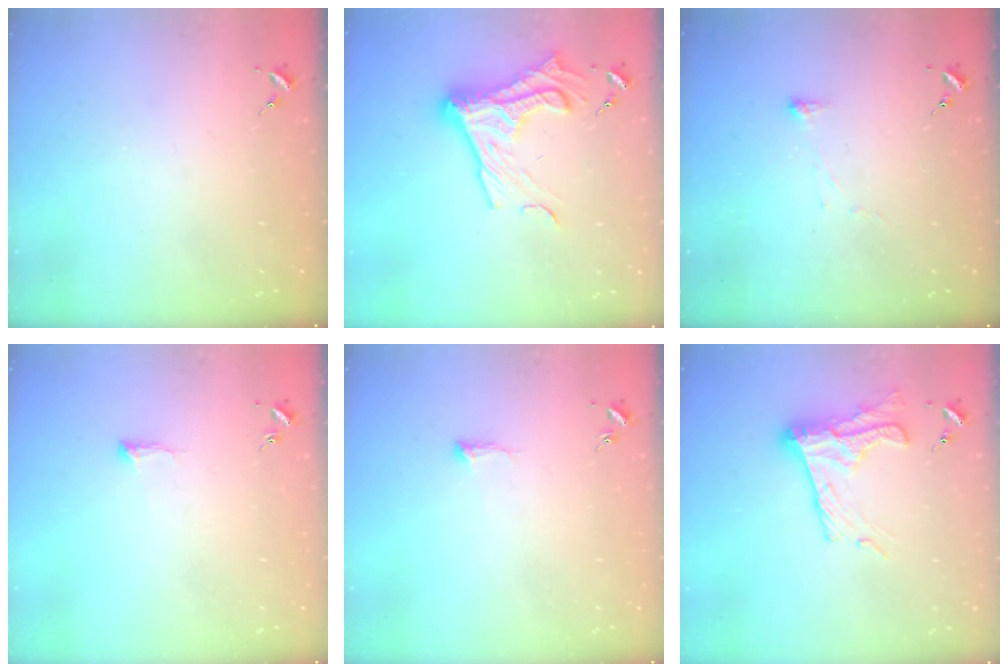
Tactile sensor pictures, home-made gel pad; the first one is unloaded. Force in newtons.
{"total": 16.5, "press": 16.5, "slide": 1.4}
{"total": 2.9, "press": 2.8, "slide": 0.6}
{"total": 5.3, "press": 5.3, "slide": 0.7}
{"total": 5.3, "press": 5.3, "slide": 0.7}
{"total": 15.8, "press": 15.8, "slide": 1.0}